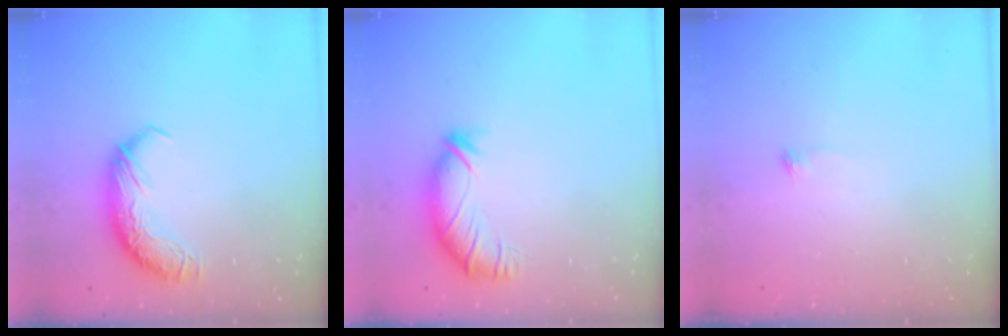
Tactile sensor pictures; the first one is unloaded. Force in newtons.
{"total": 3.2, "press": 2.5, "slide": 1.9}
{"total": 8.4, "press": 8.4, "slide": 0.6}